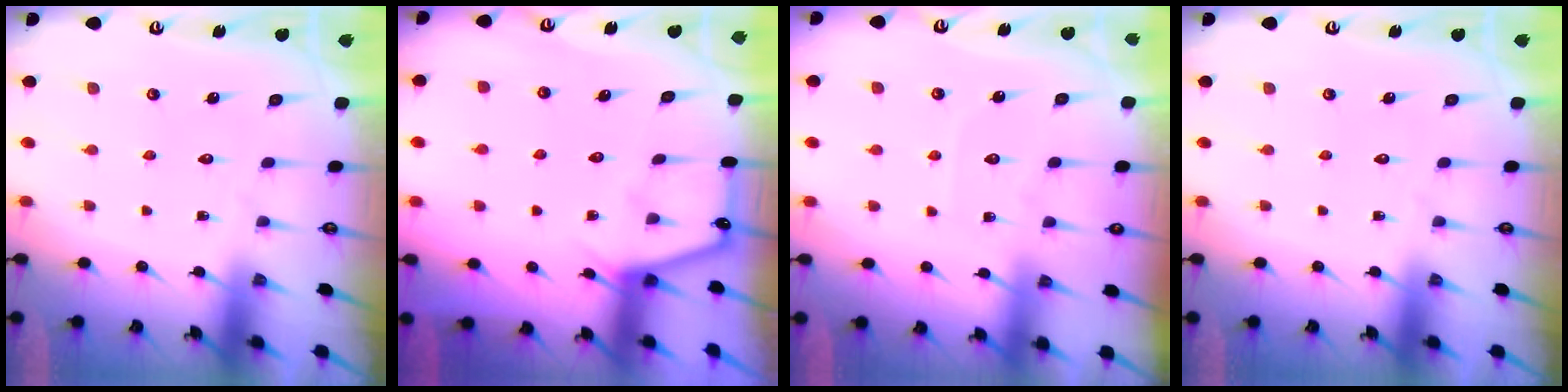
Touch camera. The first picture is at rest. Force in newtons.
{"total": 3.9, "press": 3.8, "slide": 0.5}
{"total": 3.9, "press": 3.9, "slide": 0.5}
{"total": 0.0}